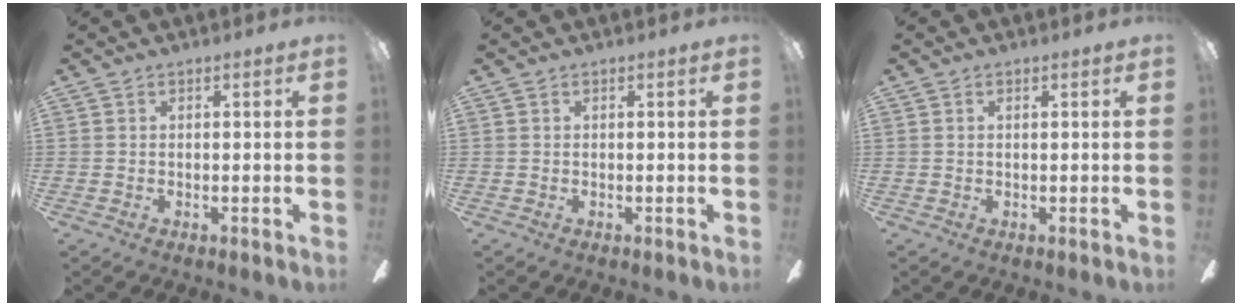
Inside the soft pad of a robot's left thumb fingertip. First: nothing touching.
{"total": 0.0}
{"total": 0.5, "force": [0.2, 0.2, 0.4], "torque": [-0.009, 0.003, 0.003]}